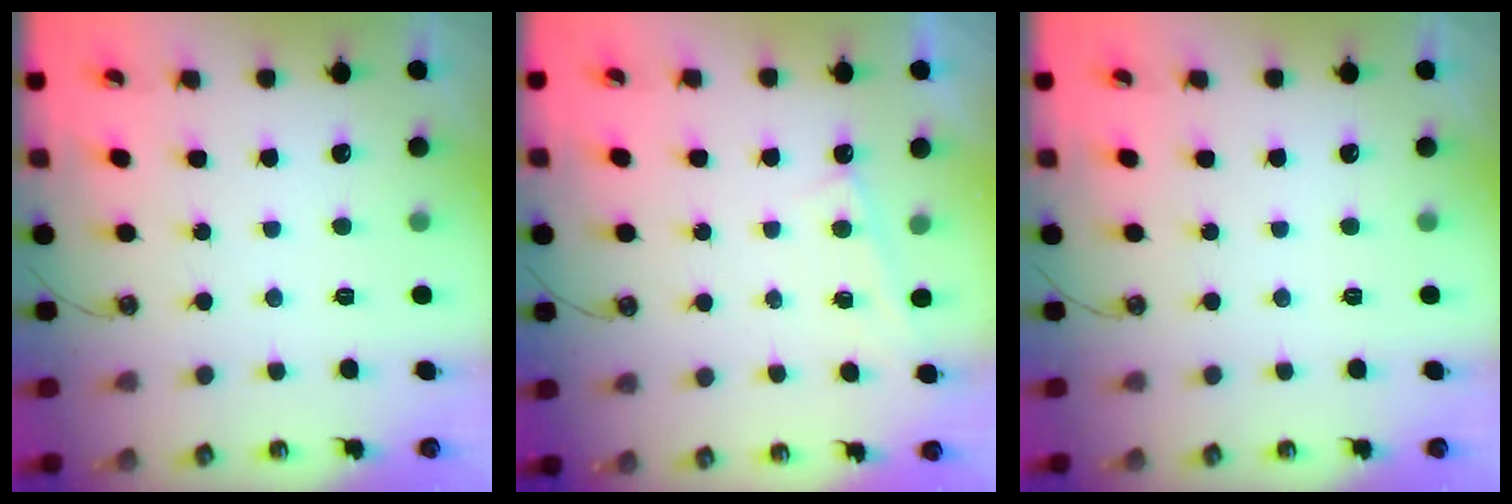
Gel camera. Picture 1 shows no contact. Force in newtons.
{"total": 0.9, "press": 0.9, "slide": 0.1}
{"total": 0.0}